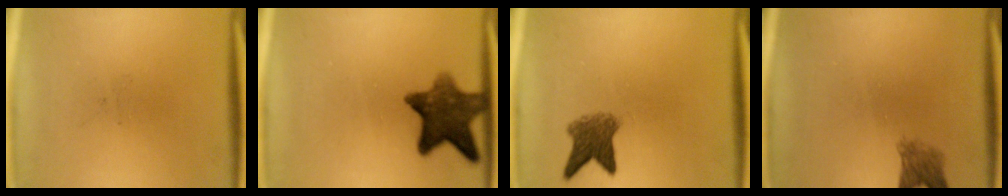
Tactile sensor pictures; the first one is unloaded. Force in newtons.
{"total": 9.9}
{"total": 4.7}
{"total": 2.9}